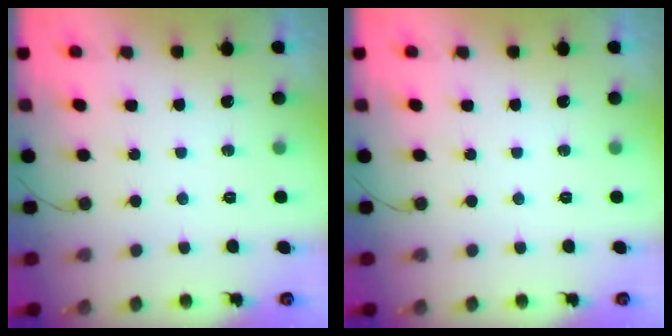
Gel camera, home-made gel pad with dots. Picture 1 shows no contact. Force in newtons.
{"total": 0.0}